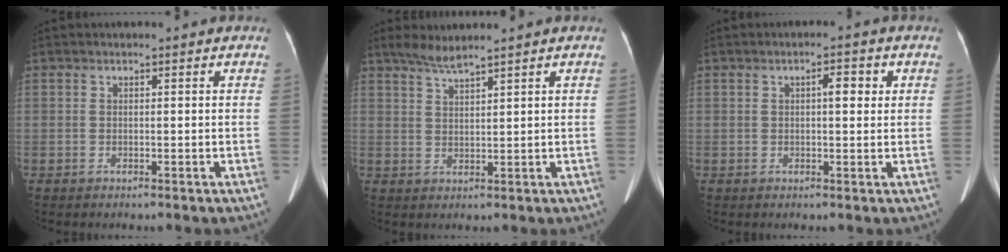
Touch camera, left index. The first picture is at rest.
{"total": 2.9, "force": [2.5, -0.5, 1.3], "torque": [-0.030, 0.005, 0.055]}
{"total": 2.8, "force": [0.8, 0.9, 2.5], "torque": [-0.040, 0.009, 0.011]}